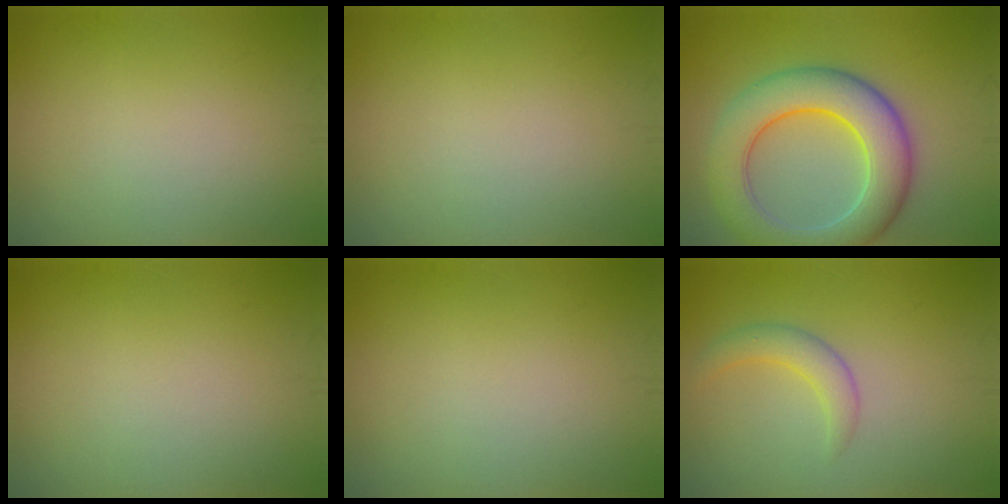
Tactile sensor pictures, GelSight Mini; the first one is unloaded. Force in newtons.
{"total": 0.0}
{"total": 8.7, "press": 8.7, "slide": 0.5}
{"total": 0.0}
{"total": 0.0}
{"total": 2.4, "press": 2.4, "slide": 0.0}